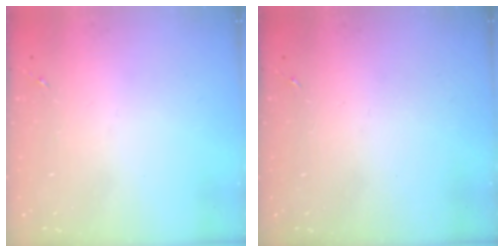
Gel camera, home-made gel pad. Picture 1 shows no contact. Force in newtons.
{"total": 0.0}